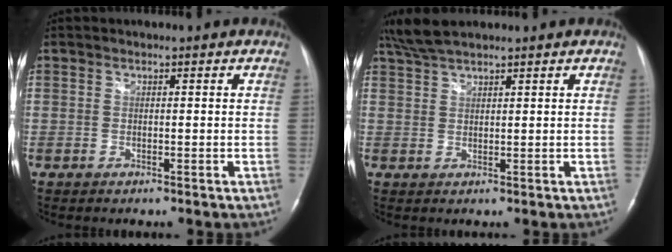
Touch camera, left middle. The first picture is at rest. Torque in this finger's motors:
{"motor_torque": [0.43, -0.17, -0.03, 0.04]}